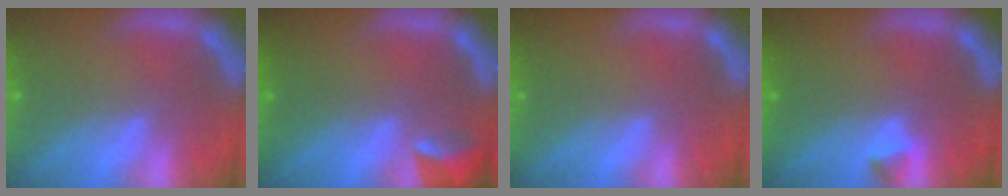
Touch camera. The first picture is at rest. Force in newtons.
{"total": 2.9}
{"total": 0.0}
{"total": 0.9}